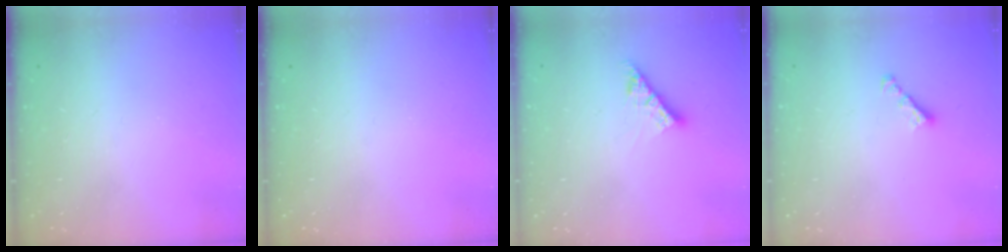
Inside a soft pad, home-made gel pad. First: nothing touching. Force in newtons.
{"total": 0.0}
{"total": 6.3, "press": 6.2, "slide": 0.6}
{"total": 2.1, "press": 2.0, "slide": 0.6}